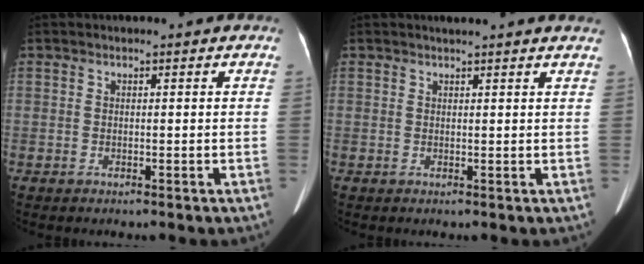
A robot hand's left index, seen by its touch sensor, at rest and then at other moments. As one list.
[{"total": 5.5, "force": [5.0, -0.2, 2.2], "torque": [-0.028, 0.017, 0.048]}]